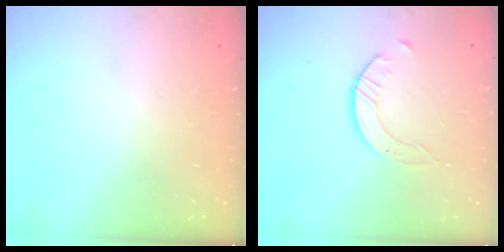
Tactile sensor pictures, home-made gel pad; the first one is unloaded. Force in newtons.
{"total": 3.2, "press": 3.2, "slide": 0.4}